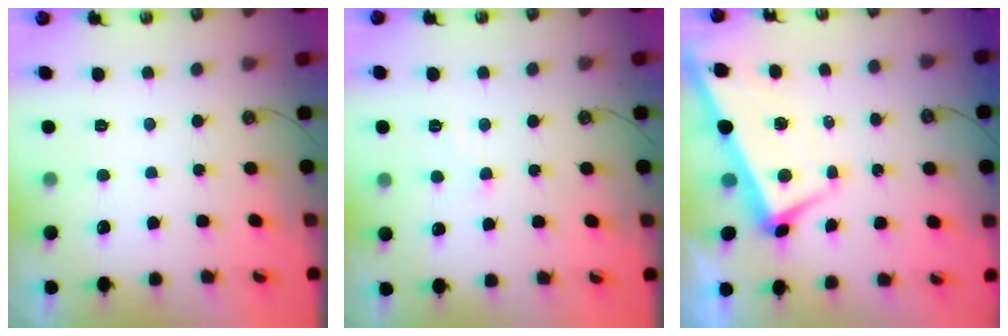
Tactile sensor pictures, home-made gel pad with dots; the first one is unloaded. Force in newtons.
{"total": 3.4, "press": 3.4, "slide": 0.4}
{"total": 2.5, "press": 2.4, "slide": 0.7}